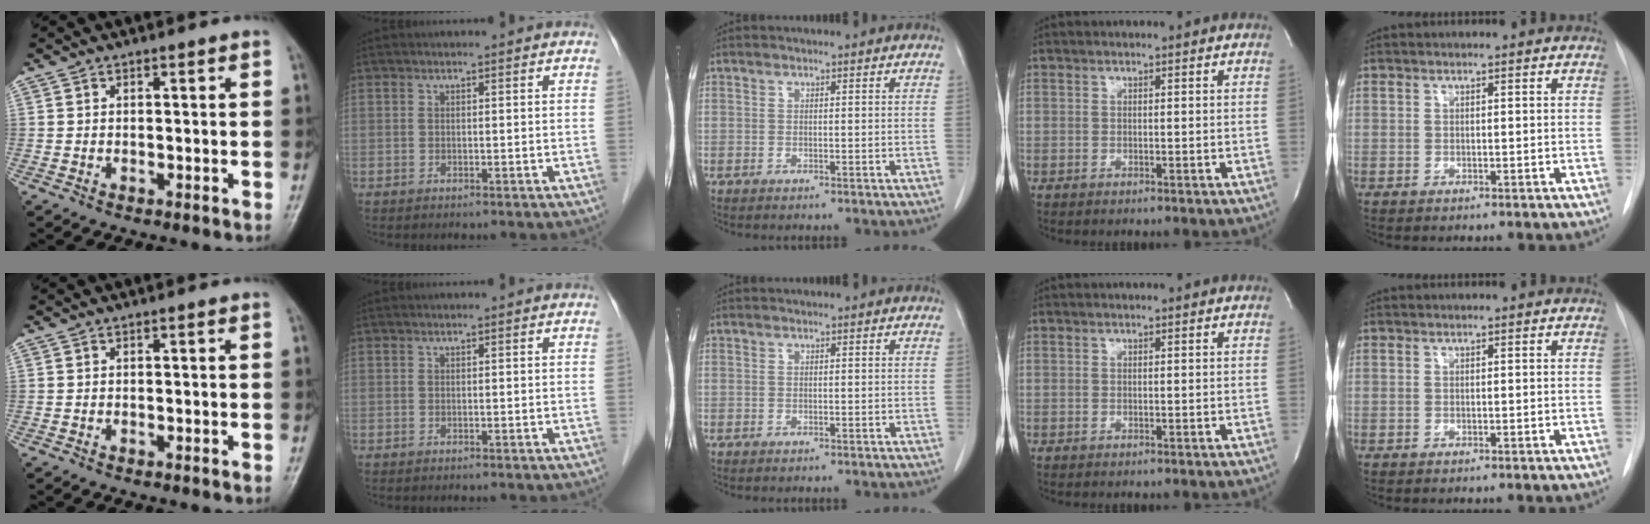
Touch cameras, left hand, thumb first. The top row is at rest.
{}